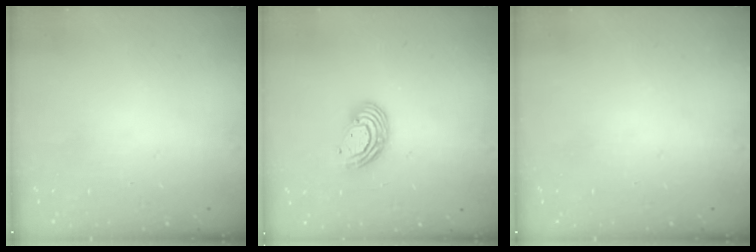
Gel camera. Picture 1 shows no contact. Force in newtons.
{"total": 9.0, "press": 9.0, "slide": 0.7}
{"total": 0.0}